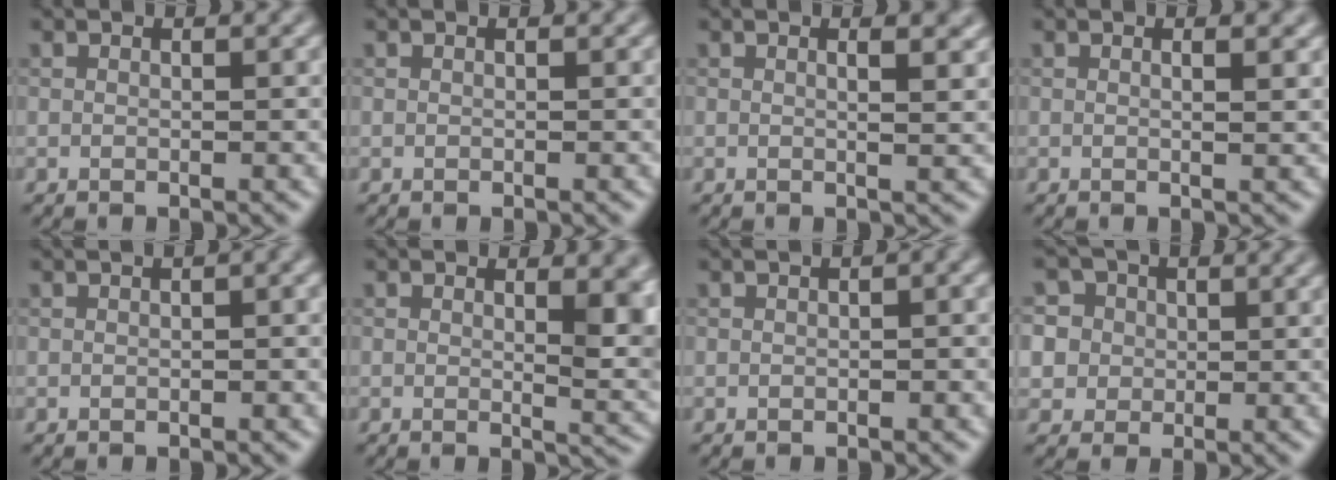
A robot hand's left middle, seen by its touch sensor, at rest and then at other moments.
{"total": 0.0}
{"total": 3.4, "force": [1.2, 1.4, 2.8], "torque": [-0.022, 0.013, -0.002]}
{"total": 2.0, "force": [0.6, 0.7, 1.8], "torque": [-0.019, 0.005, -0.002]}
{"total": 2.8, "force": [0.8, 1.0, 2.5], "torque": [-0.021, 0.012, 0.000]}
{"total": 4.7, "force": [1.3, 1.6, 4.2], "torque": [-0.045, -0.005, 0.022]}
{"total": 2.2, "force": [0.5, 0.6, 2.0], "torque": [-0.023, 0.007, 0.003]}
{"total": 7.1, "force": [2.4, 6.3, 2.3], "torque": [-0.054, 0.034, 0.021]}